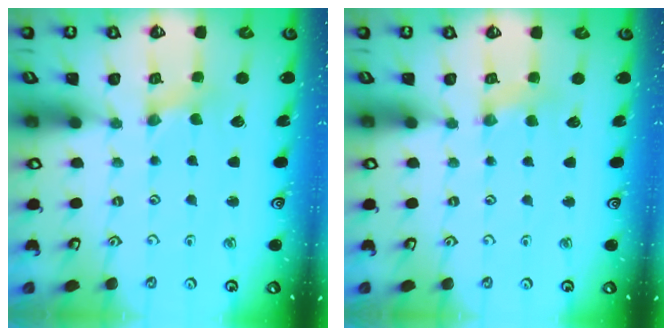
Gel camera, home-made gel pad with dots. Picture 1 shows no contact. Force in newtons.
{"total": 3.7, "press": 3.6, "slide": 0.6}